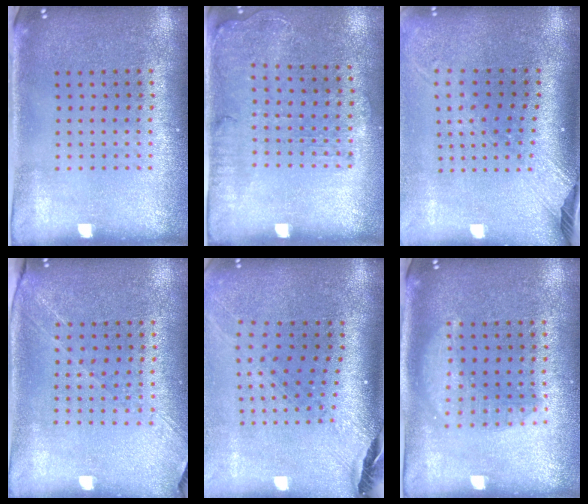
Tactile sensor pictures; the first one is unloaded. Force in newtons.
{"total": 1.3, "press": 1.2, "slide": 0.6}
{"total": 2.5, "press": 1.9, "slide": 1.7}
{"total": 1.4, "press": 1.3, "slide": 0.6}
{"total": 1.8, "press": 1.5, "slide": 0.9}
{"total": 1.3, "press": 1.3, "slide": 0.3}